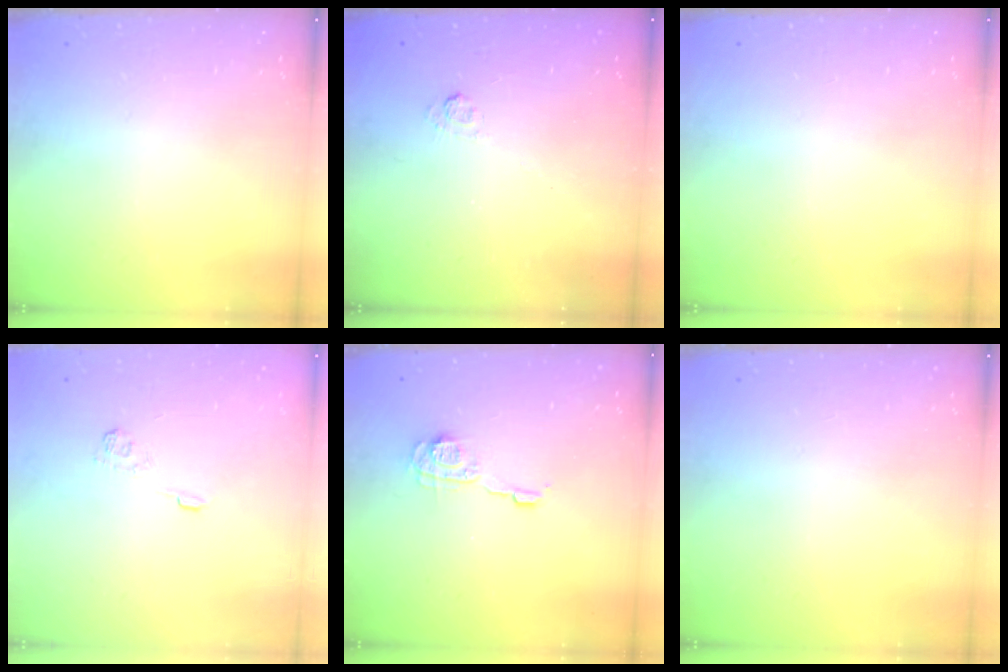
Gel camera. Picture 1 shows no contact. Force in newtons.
{"total": 1.7, "press": 1.1, "slide": 1.3}
{"total": 0.0}
{"total": 3.7, "press": 3.4, "slide": 1.5}
{"total": 7.5, "press": 7.5, "slide": 0.2}
{"total": 0.0}